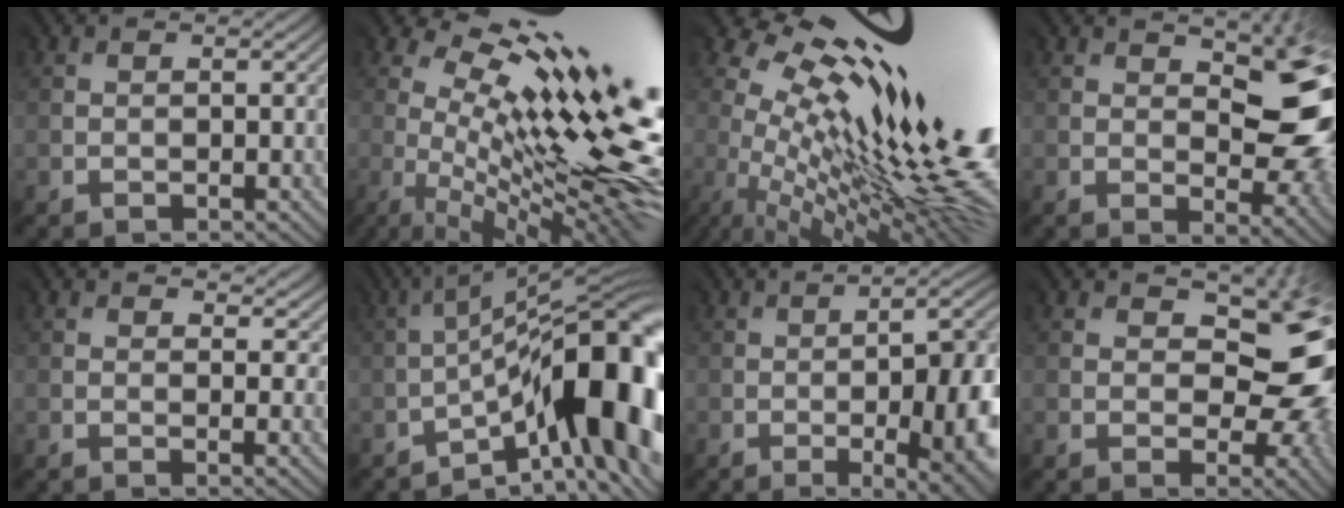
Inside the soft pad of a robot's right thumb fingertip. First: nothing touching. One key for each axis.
{"total": 18.0, "fx": 6.0, "fy": 4.4, "fz": 16.4, "tx": -0.263, "ty": 0.025, "tz": 0.111}
{"total": 19.6, "fx": 6.1, "fy": 6.0, "fz": 17.6, "tx": -0.283, "ty": 0.027, "tz": 0.095}
{"total": 12.5, "fx": 2.0, "fy": 6.3, "fz": 10.6, "tx": -0.113, "ty": 0.000, "tz": 0.034}
{"total": 4.6, "fx": 1.7, "fy": 2.5, "fz": 3.4, "tx": -0.042, "ty": -0.004, "tz": 0.028}
{"total": 15.7, "fx": -6.1, "fy": 5.2, "fz": 13.4, "tx": -0.180, "ty": 0.013, "tz": -0.100}
{"total": 14.7, "fx": -4.4, "fy": 5.3, "fz": 13.0, "tx": -0.159, "ty": -0.009, "tz": -0.057}
{"total": 12.1, "fx": 1.0, "fy": 7.7, "fz": 9.3, "tx": -0.095, "ty": 0.000, "tz": 0.021}